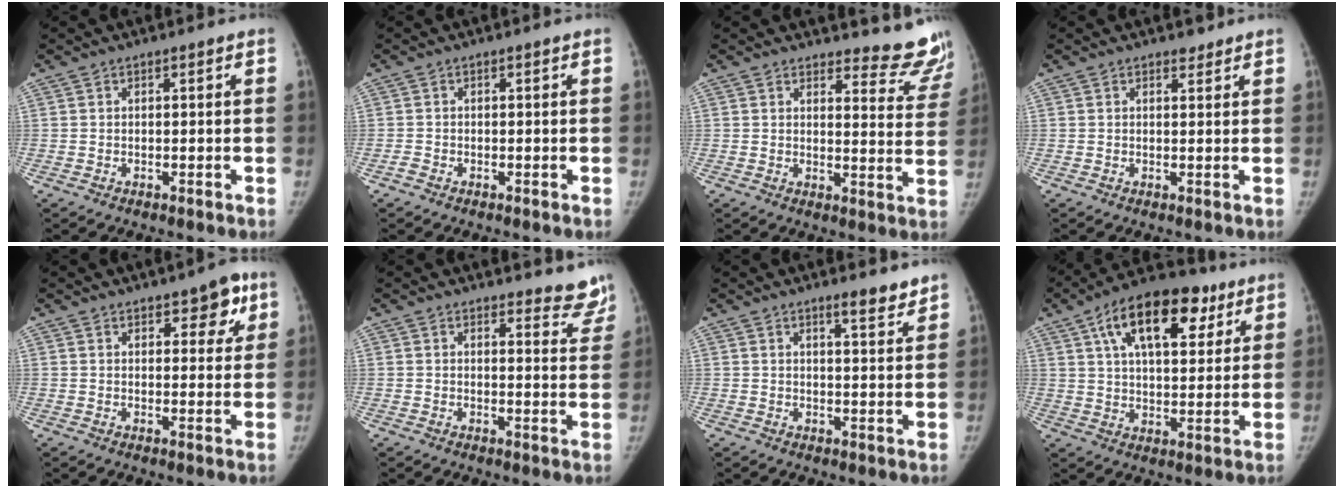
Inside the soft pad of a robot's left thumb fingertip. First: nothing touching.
{"total": 0.9, "force": [-0.7, 0.5, 0.1], "torque": [0.000, 0.000, -0.014]}
{"total": 12.2, "force": [11.8, 2.9, 1.7], "torque": [0.022, -0.122, 0.113]}
{"total": 1.6, "force": [1.3, 0.8, 0.4], "torque": [0.001, -0.009, 0.017]}
{"total": 6.4, "force": [3.5, 3.1, 4.4], "torque": [-0.020, -0.014, 0.042]}
{"total": 8.2, "force": [7.9, 2.1, 1.0], "torque": [0.029, -0.058, 0.069]}
{"total": 5.0, "force": [4.0, 1.0, 2.8], "torque": [-0.027, -0.030, 0.055]}
{"total": 19.3, "force": [9.3, 9.8, 13.8], "torque": [-0.188, -0.007, 0.148]}